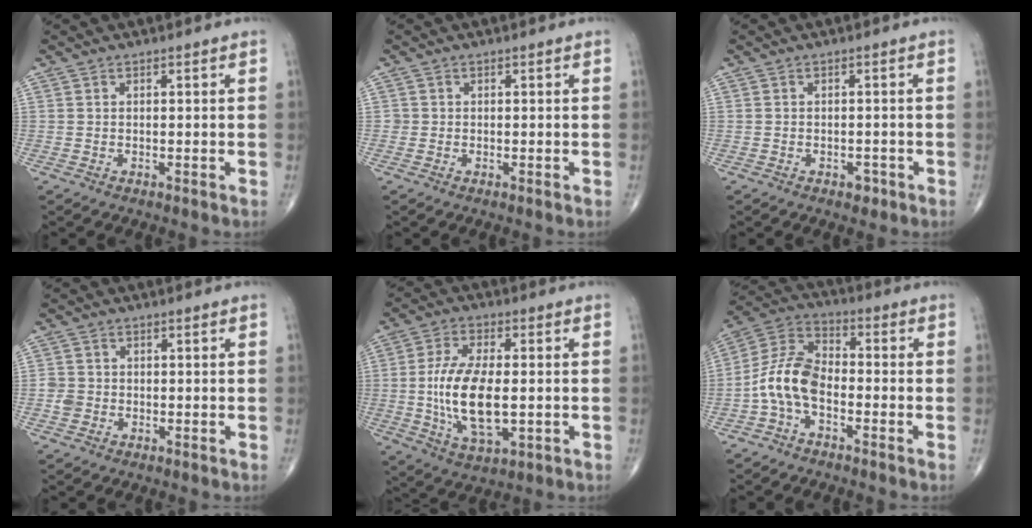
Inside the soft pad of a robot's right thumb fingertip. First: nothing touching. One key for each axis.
{"total": 0.8, "fx": -0.1, "fy": 0.8, "fz": 0.0, "tx": 0.005, "ty": 0.005, "tz": -0.004}
{"total": 1.7, "fx": -1.0, "fy": 1.2, "fz": 0.8, "tx": -0.005, "ty": 0.003, "tz": -0.011}
{"total": 2.3, "fx": -0.6, "fy": 2.1, "fz": 0.7, "tx": -0.006, "ty": 0.006, "tz": -0.014}
{"total": 14.4, "fx": -1.2, "fy": 6.7, "fz": 12.7, "tx": -0.243, "ty": -0.006, "tz": -0.018}
{"total": 9.8, "fx": -3.0, "fy": 5.6, "fz": 7.4, "tx": -0.145, "ty": 0.040, "tz": -0.071}